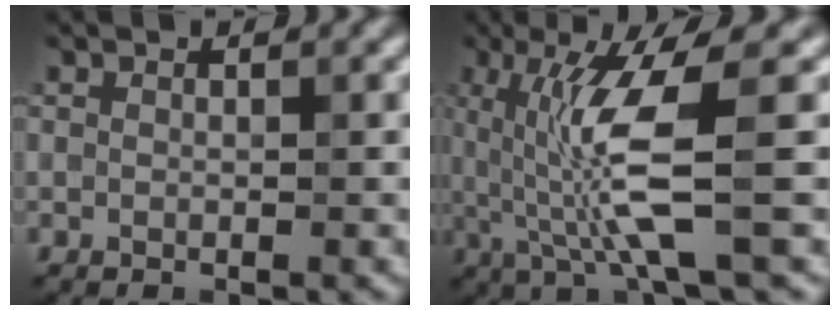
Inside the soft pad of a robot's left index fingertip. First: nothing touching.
{"total": 7.0, "force": [0.3, 0.9, 6.9], "torque": [-0.142, -0.010, 0.014]}